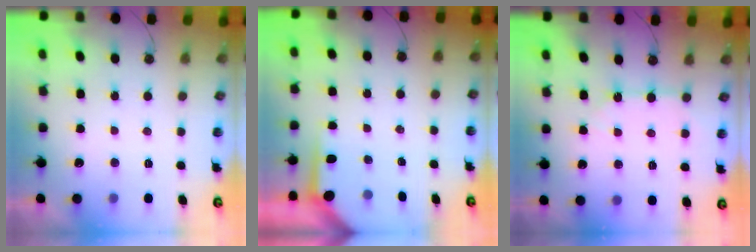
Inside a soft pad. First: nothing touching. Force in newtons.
{"total": 3.5, "press": 3.5, "slide": 0.4}
{"total": 6.7, "press": 6.7, "slide": 0.7}